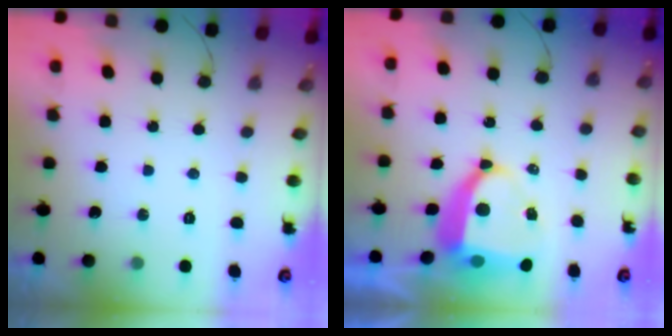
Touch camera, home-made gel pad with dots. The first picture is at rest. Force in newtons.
{"total": 9.8, "press": 9.7, "slide": 1.3}